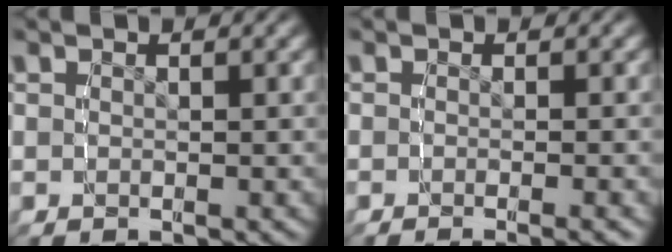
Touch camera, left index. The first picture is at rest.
{"total": 2.4, "force": [-1.8, 0.2, 1.6], "torque": [-0.017, 0.000, -0.028]}